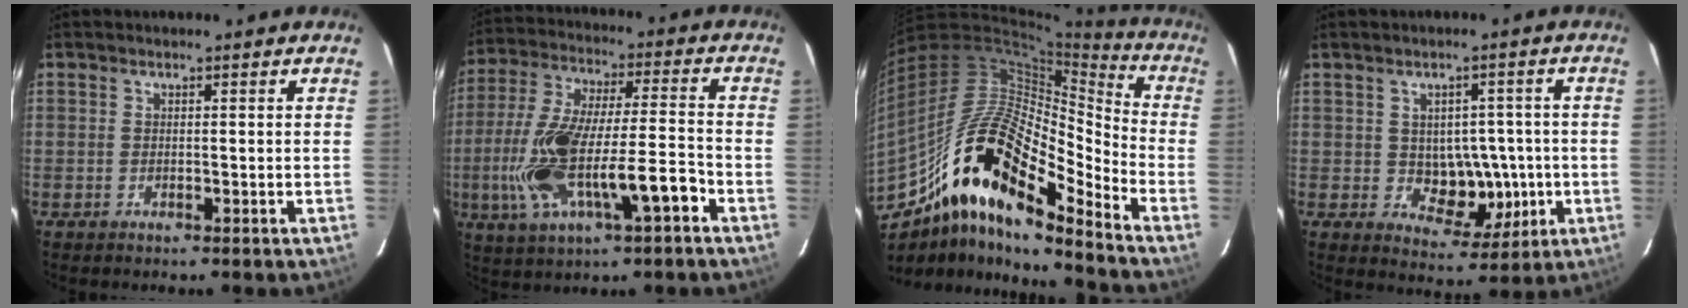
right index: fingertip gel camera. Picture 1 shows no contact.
{"total": 16.6, "force": [-5.7, 3.7, 15.2], "torque": [-0.305, 0.003, -0.094]}
{"total": 21.8, "force": [-12.2, 6.0, 17.0], "torque": [-0.343, 0.021, -0.209]}
{"total": 7.6, "force": [-0.5, 5.2, 5.6], "torque": [-0.068, 0.008, 0.005]}